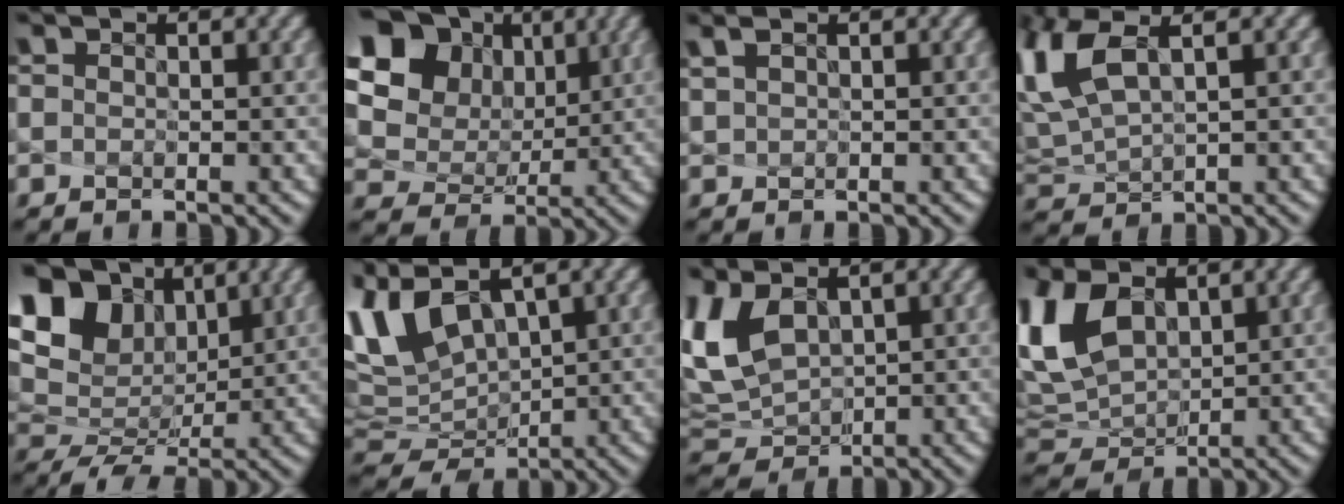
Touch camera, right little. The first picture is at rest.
{"total": 14.4, "force": [5.5, 11.3, 7.1], "torque": [-0.182, 0.037, 0.112]}
{"total": 0.8, "force": [0.6, 0.1, 0.5], "torque": [-0.013, 0.007, 0.020]}
{"total": 5.3, "force": [1.9, 2.1, 4.5], "torque": [-0.125, 0.009, 0.051]}
{"total": 11.9, "force": [5.5, 7.2, 7.7], "torque": [-0.162, 0.029, 0.095]}
{"total": 8.8, "force": [2.9, 4.9, 6.6], "torque": [-0.163, 0.001, 0.065]}
{"total": 6.0, "force": [1.2, 3.8, 4.6], "torque": [-0.127, 0.001, 0.034]}
{"total": 8.1, "force": [2.3, 5.0, 6.0], "torque": [-0.159, 0.004, 0.051]}